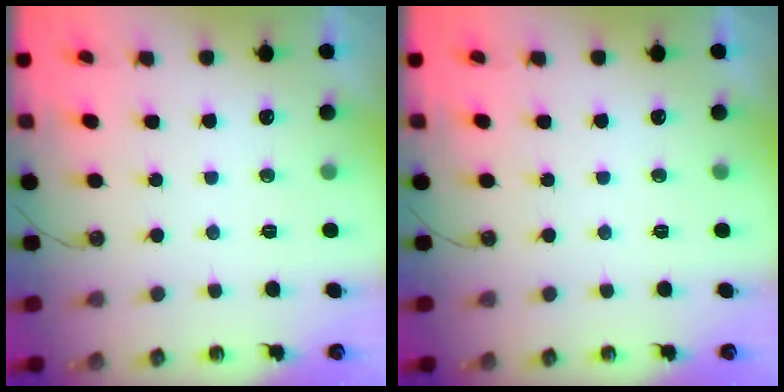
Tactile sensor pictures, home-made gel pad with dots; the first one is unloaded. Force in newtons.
{"total": 0.0}